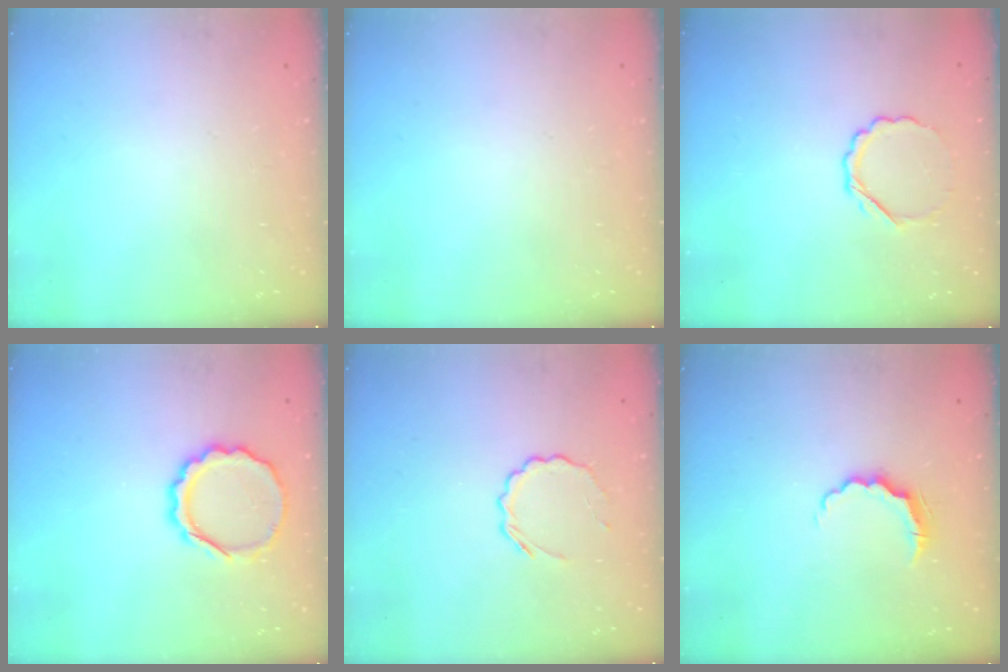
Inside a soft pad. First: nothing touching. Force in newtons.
{"total": 0.0}
{"total": 4.7, "press": 4.6, "slide": 1.1}
{"total": 10.2, "press": 10.0, "slide": 1.9}
{"total": 5.5, "press": 5.2, "slide": 1.6}
{"total": 5.1, "press": 5.1, "slide": 0.6}